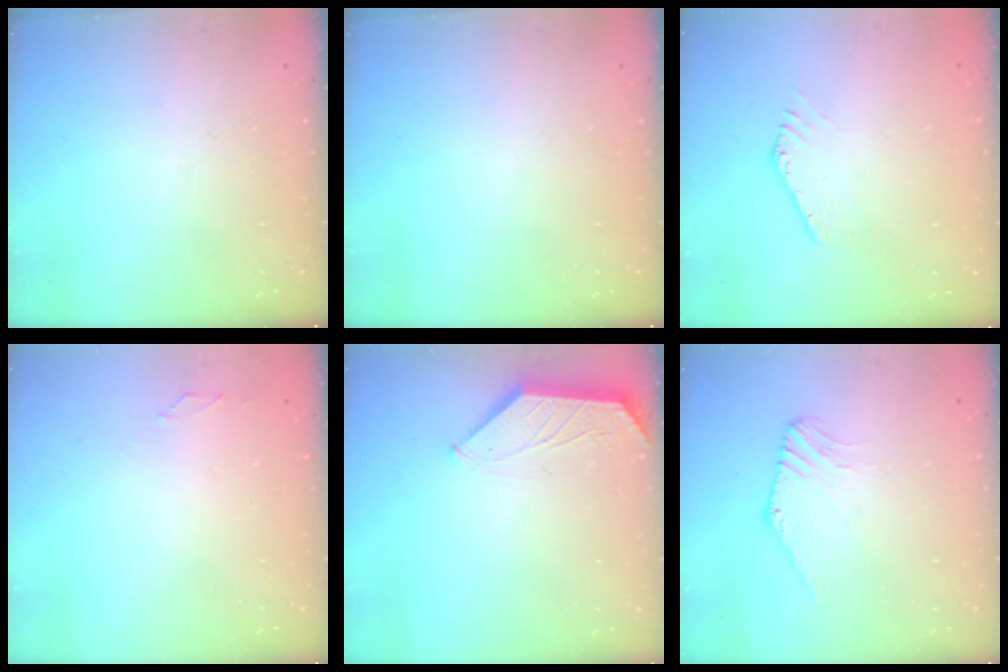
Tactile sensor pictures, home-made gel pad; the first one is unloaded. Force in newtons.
{"total": 0.0}
{"total": 1.3, "press": 1.2, "slide": 0.3}
{"total": 0.0}
{"total": 1.1, "press": 1.1, "slide": 0.3}
{"total": 0.5, "press": 0.5, "slide": 0.3}